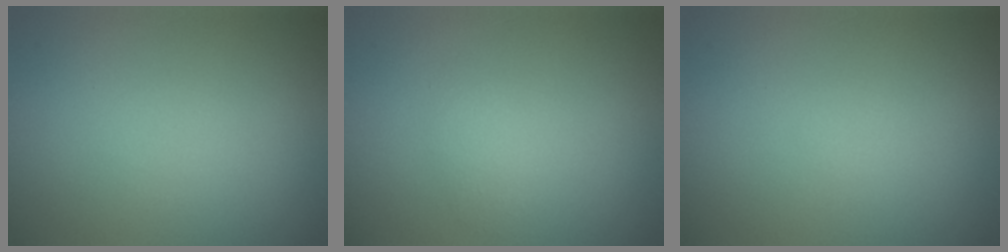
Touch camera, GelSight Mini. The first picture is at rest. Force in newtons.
{"total": 0.9, "press": 0.9, "slide": 0.1}
{"total": 0.0}